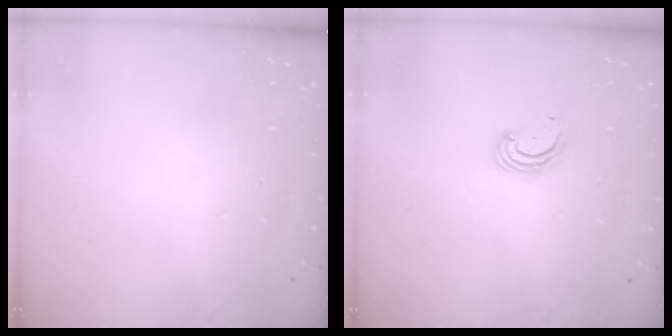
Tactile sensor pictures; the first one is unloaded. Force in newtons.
{"total": 2.6, "press": 2.6, "slide": 0.3}